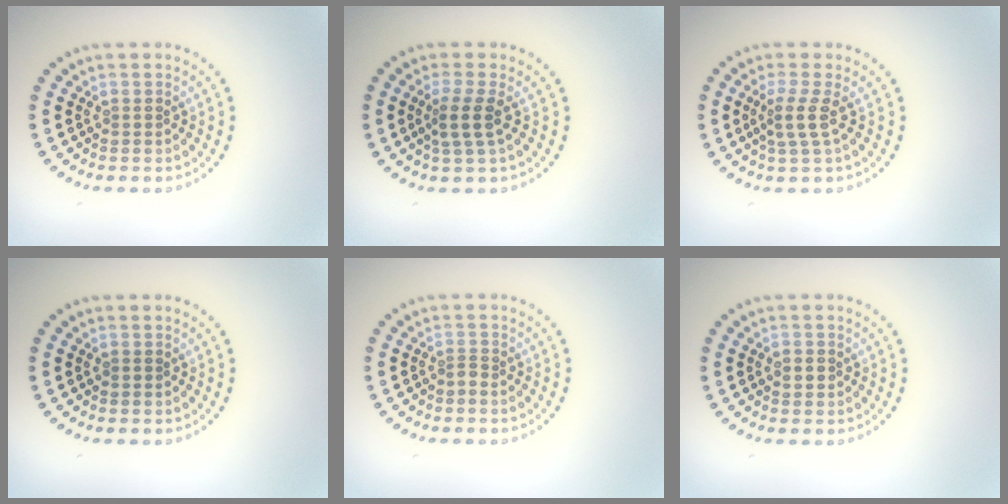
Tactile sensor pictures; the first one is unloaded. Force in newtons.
{"total": 2.3, "press": 1.8, "slide": 1.5}
{"total": 2.1, "press": 1.6, "slide": 1.4}
{"total": 0.5, "press": 0.5, "slide": 0.1}
{"total": 0.9, "press": 0.5, "slide": 0.7}
{"total": 1.2, "press": 1.1, "slide": 0.2}